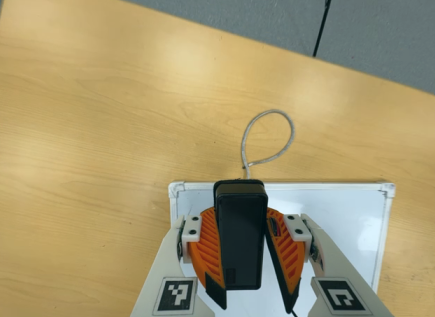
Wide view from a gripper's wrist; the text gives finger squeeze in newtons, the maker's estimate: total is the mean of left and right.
{"total": 11.2, "left": 9.9, "right": 12.5}